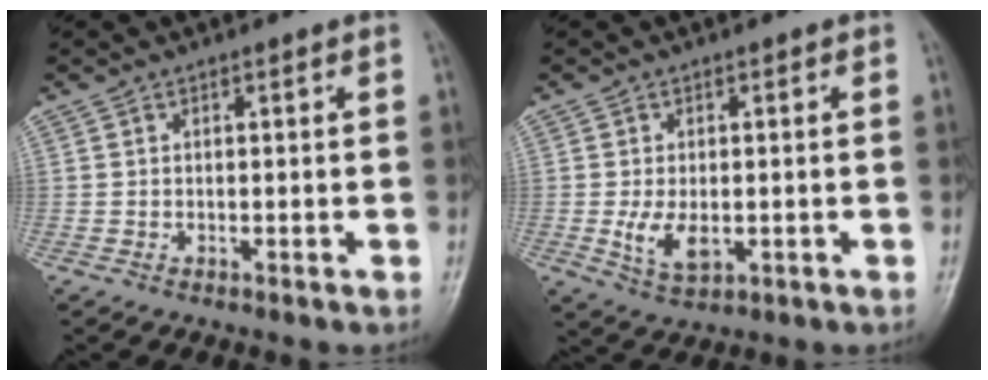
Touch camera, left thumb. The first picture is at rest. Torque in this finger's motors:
{"motor_torque": [-0.19, 0.57, 0.59, 0.06, 0.13]}